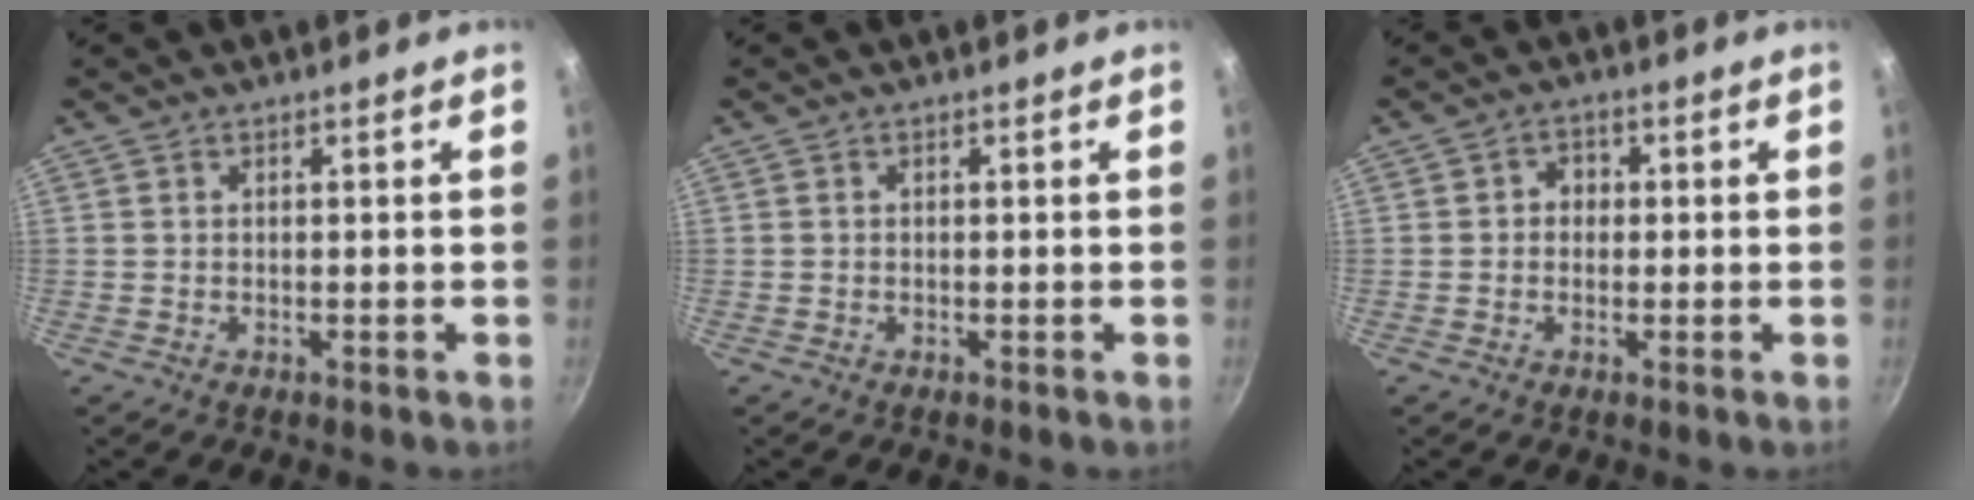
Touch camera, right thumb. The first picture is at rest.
{"total": 0.0}
{"total": 2.9, "force": [0.0, 2.6, 1.3], "torque": [0.000, 0.005, -0.004]}